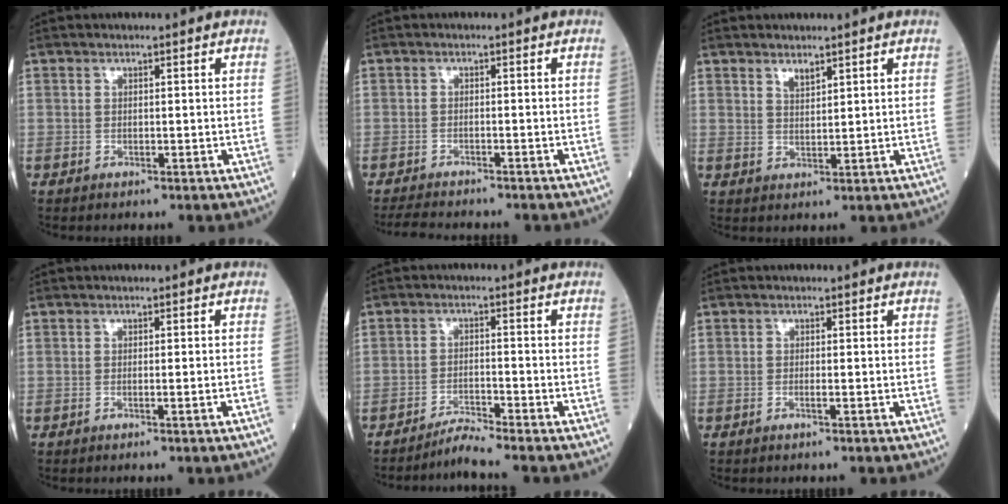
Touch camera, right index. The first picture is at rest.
{"total": 5.2, "force": [-4.9, 0.9, 1.7], "torque": [-0.026, -0.013, -0.080]}
{"total": 2.0, "force": [1.6, 0.6, 1.0], "torque": [-0.021, -0.005, 0.032]}
{"total": 1.1, "force": [-0.6, -0.4, 0.9], "torque": [-0.014, 0.002, -0.008]}
{"total": 3.7, "force": [-3.3, -1.5, 0.5], "torque": [-0.011, -0.019, -0.062]}
{"total": 1.0, "force": [-0.4, -0.1, 0.8], "torque": [-0.018, 0.000, -0.009]}